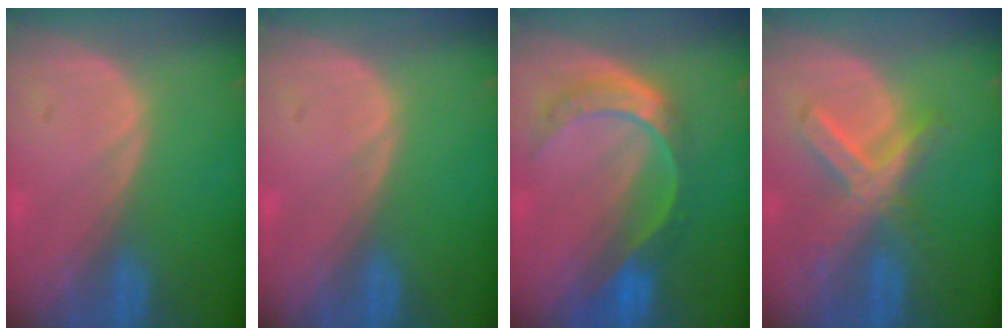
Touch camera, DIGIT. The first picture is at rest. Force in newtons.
{"total": 0.0}
{"total": 8.1, "press": 6.8, "slide": 4.4}
{"total": 7.2, "press": 6.3, "slide": 3.5}